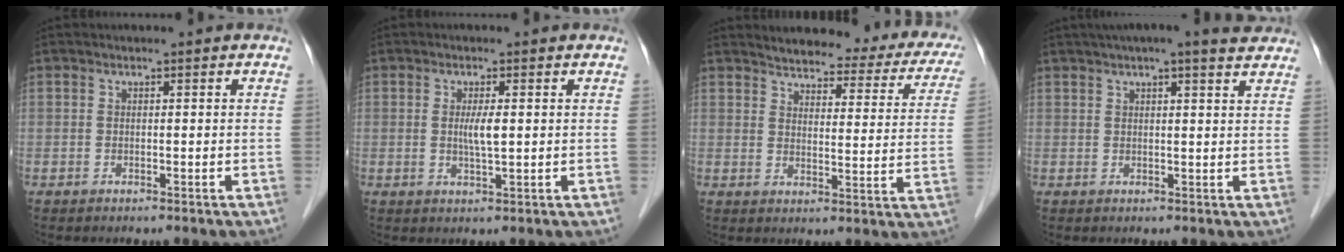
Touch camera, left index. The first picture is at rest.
{"total": 2.9, "force": [0.3, 0.2, 2.8], "torque": [-0.056, -0.003, 0.006]}
{"total": 20.4, "force": [18.0, 5.3, 8.1], "torque": [-0.086, -0.025, 0.198]}
{"total": 10.4, "force": [8.6, 1.2, 5.7], "torque": [-0.081, 0.027, 0.099]}